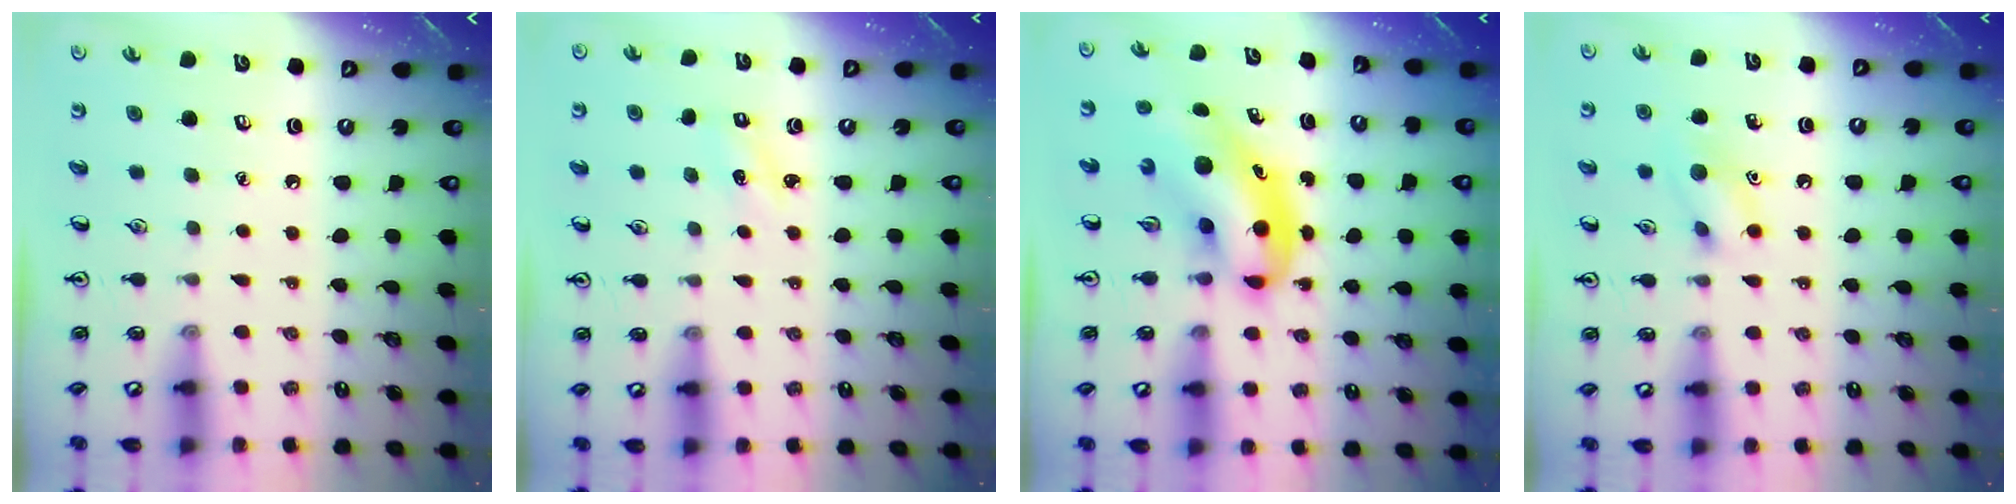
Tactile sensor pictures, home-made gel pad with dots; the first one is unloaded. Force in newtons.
{"total": 1.3, "press": 1.2, "slide": 0.4}
{"total": 8.4, "press": 8.1, "slide": 2.5}
{"total": 8.8, "press": 8.7, "slide": 1.2}